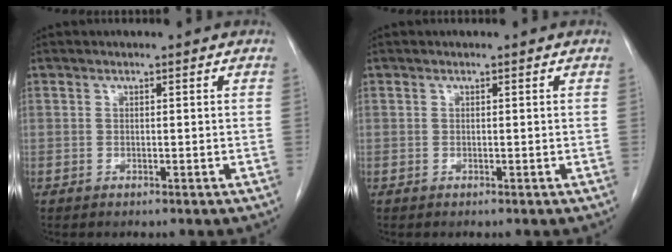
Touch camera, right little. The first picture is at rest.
{"total": 0.0}